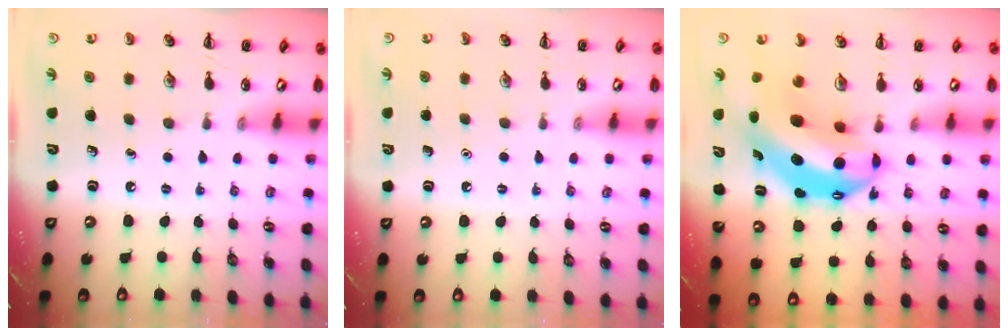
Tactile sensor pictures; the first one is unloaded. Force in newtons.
{"total": 1.6, "press": 1.5, "slide": 0.1}
{"total": 13.6, "press": 13.3, "slide": 2.8}